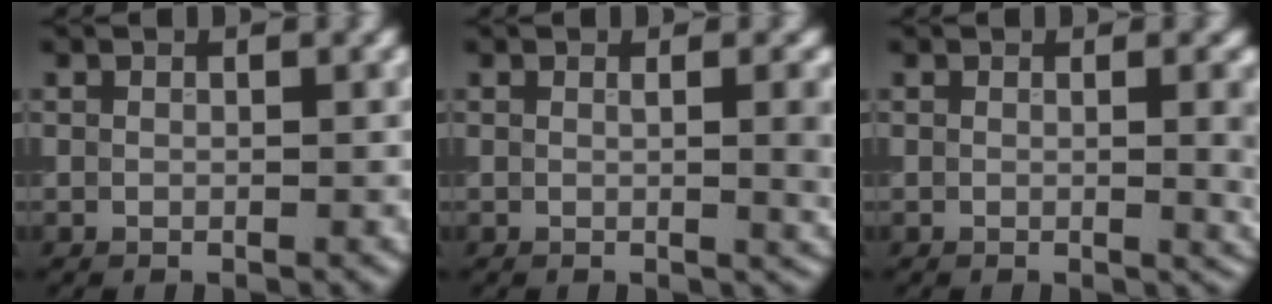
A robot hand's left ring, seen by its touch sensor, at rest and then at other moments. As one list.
[{"total": 3.6, "force": [0.3, 1.2, 3.4], "torque": [-0.031, 0.002, 0.005]}, {"total": 3.4, "force": [0.1, 1.1, 3.2], "torque": [-0.027, -0.001, 0.001]}]